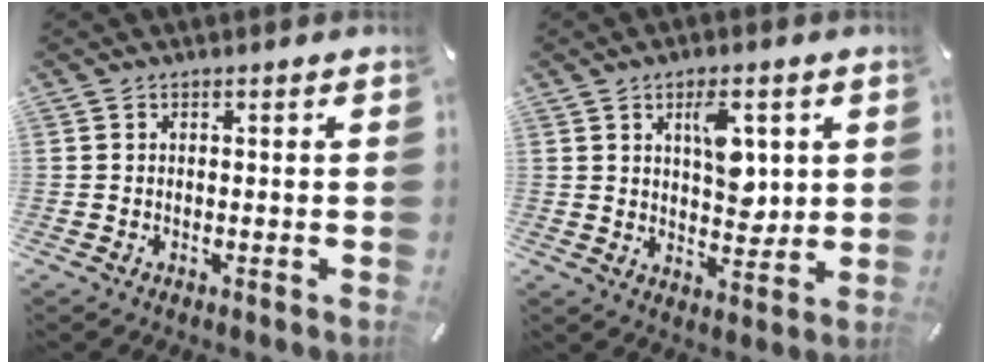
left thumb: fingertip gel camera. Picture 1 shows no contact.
{"total": 8.9, "force": [3.1, 5.1, 6.6], "torque": [-0.091, -0.009, 0.048]}